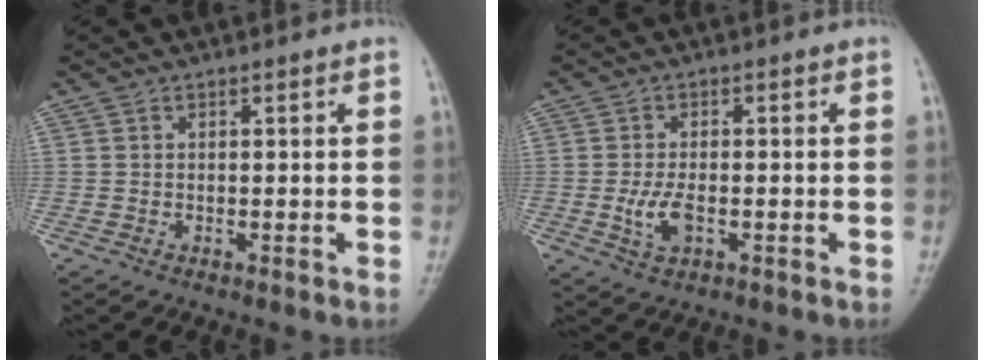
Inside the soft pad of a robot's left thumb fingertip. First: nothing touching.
{"total": 4.4, "force": [-1.1, 2.1, 3.7], "torque": [-0.078, -0.001, -0.019]}